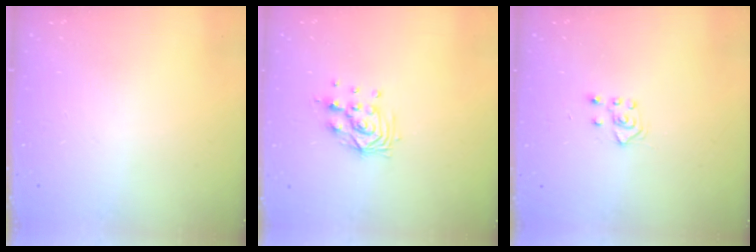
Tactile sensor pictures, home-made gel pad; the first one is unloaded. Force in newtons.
{"total": 9.5, "press": 9.5, "slide": 0.7}
{"total": 4.9, "press": 4.8, "slide": 0.8}